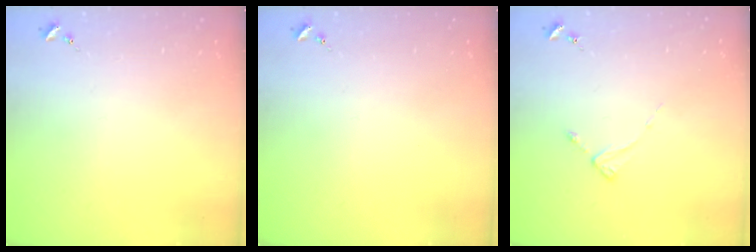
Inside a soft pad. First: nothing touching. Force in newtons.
{"total": 0.0}
{"total": 2.0, "press": 2.0, "slide": 0.3}